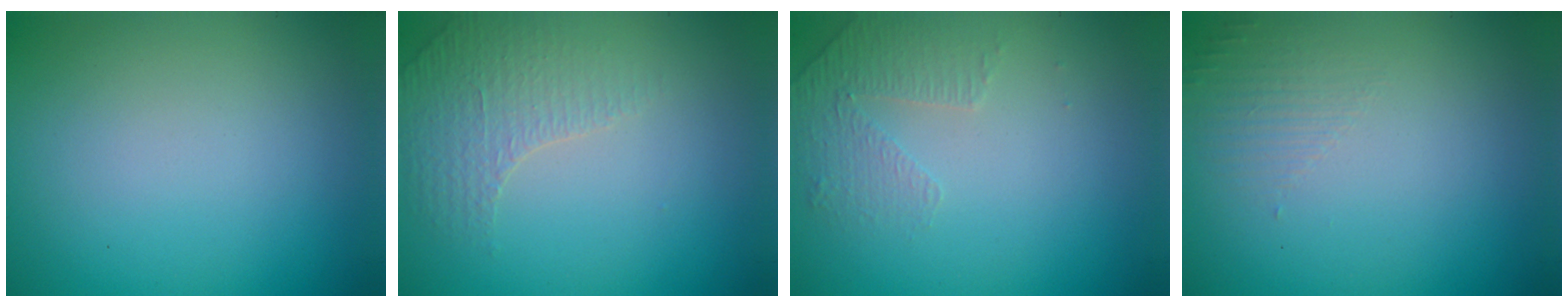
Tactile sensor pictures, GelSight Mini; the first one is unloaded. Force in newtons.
{"total": 1.5, "press": 1.2, "slide": 0.8}
{"total": 1.4, "press": 0.9, "slide": 1.1}
{"total": 1.3, "press": 0.1, "slide": 1.3}